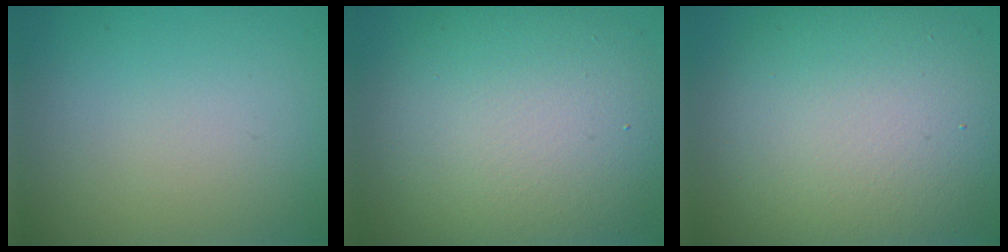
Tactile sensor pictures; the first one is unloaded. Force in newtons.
{"total": 10.5, "press": 10.5, "slide": 0.5}
{"total": 11.3, "press": 11.3, "slide": 0.9}